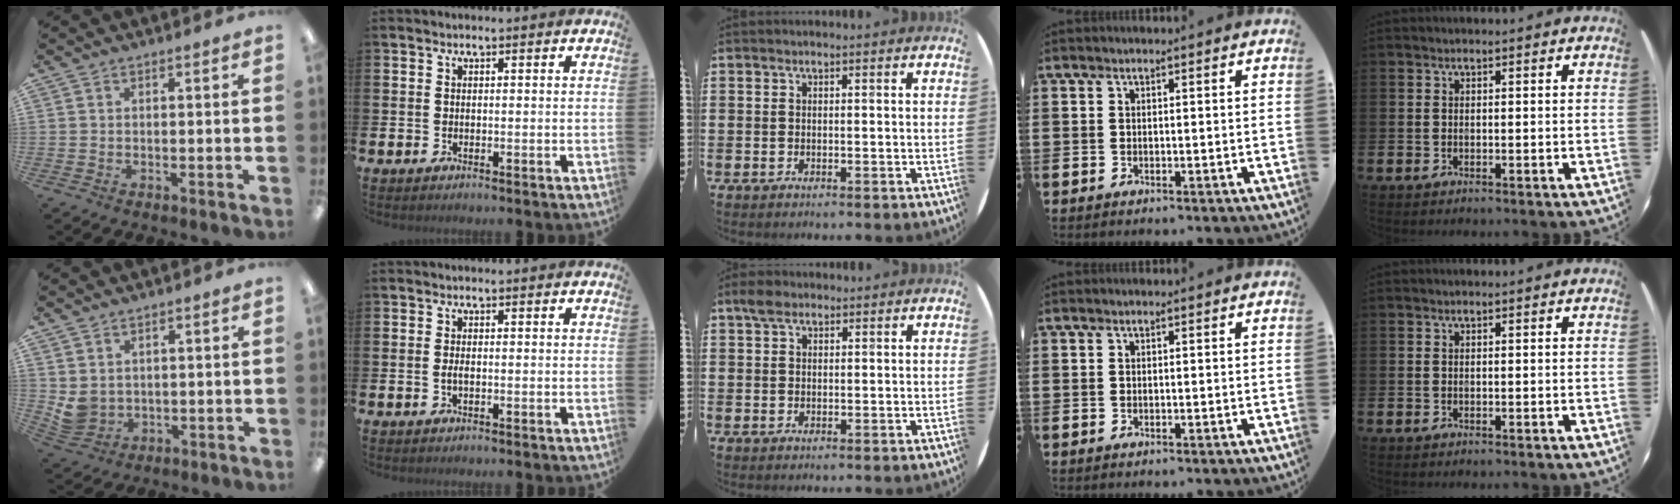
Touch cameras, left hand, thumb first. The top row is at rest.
{"thumb": {"total": 4.5, "force": [2.3, 3.6, 1.4], "torque": [-0.043, -0.009, 0.046]}, "index": {"total": 1.0, "force": [-0.2, 0.4, 0.9], "torque": [-0.013, 0.000, -0.006]}, "middle": {"total": 2.1, "force": [1.5, 1.1, 0.9], "torque": [-0.012, 0.003, 0.027]}}